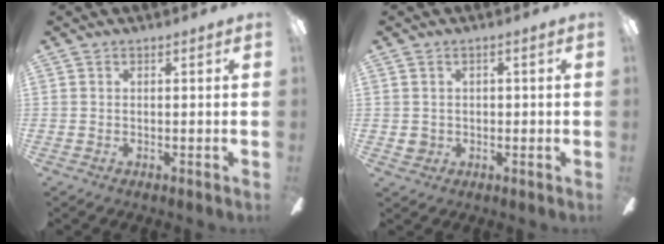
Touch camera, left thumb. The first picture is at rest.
{"total": 3.0, "force": [0.2, 2.9, 0.7], "torque": [-0.018, 0.005, 0.004]}